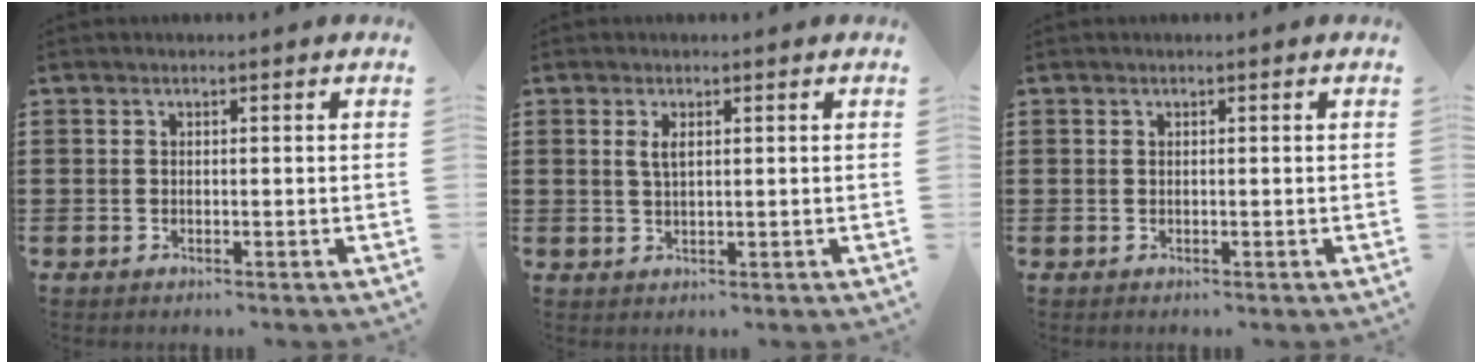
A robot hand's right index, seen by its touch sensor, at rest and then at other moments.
{"total": 2.0, "force": [0.7, 0.6, 1.7], "torque": [-0.036, 0.004, 0.011]}
{"total": 0.0}